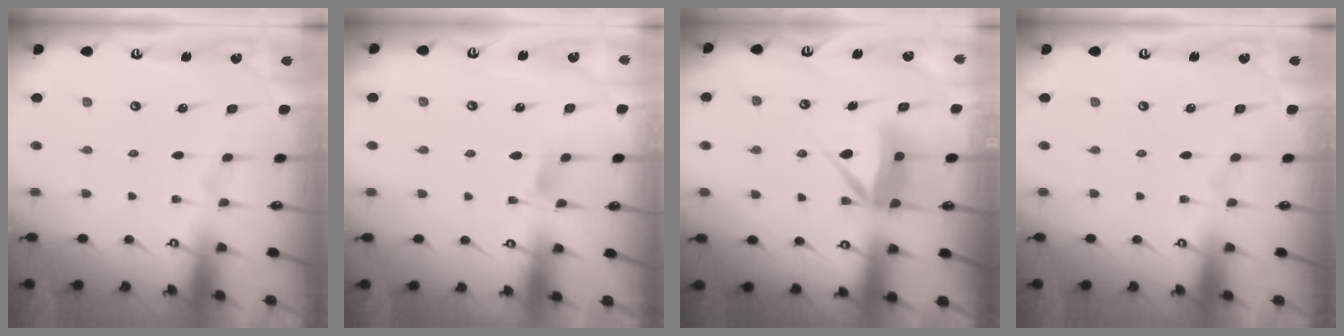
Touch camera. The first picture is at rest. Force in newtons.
{"total": 3.6, "press": 3.6, "slide": 0.5}
{"total": 7.9, "press": 7.9, "slide": 0.9}
{"total": 0.0}